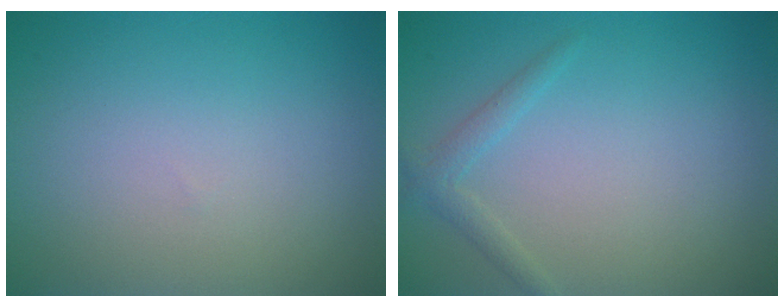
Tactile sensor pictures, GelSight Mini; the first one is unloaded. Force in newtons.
{"total": 1.4, "press": 1.4, "slide": 0.1}